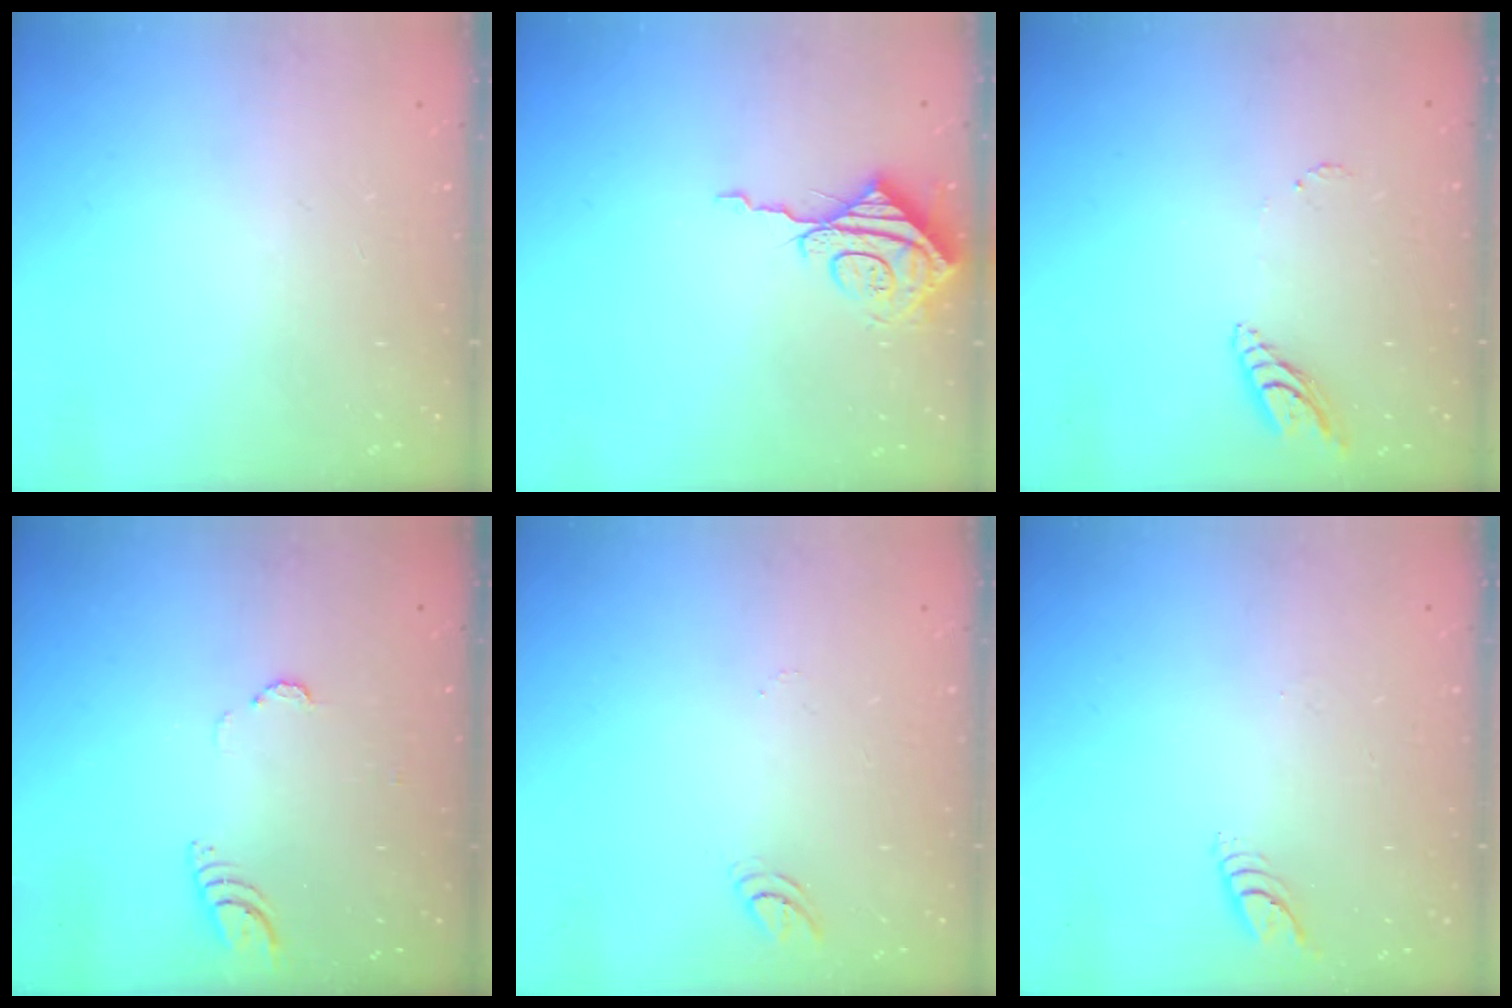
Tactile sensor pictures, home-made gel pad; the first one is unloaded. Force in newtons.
{"total": 10.5, "press": 10.5, "slide": 0.8}
{"total": 8.0, "press": 7.9, "slide": 1.0}
{"total": 3.3, "press": 3.3, "slide": 0.3}
{"total": 3.3, "press": 3.3, "slide": 0.3}
{"total": 5.0, "press": 4.9, "slide": 0.4}